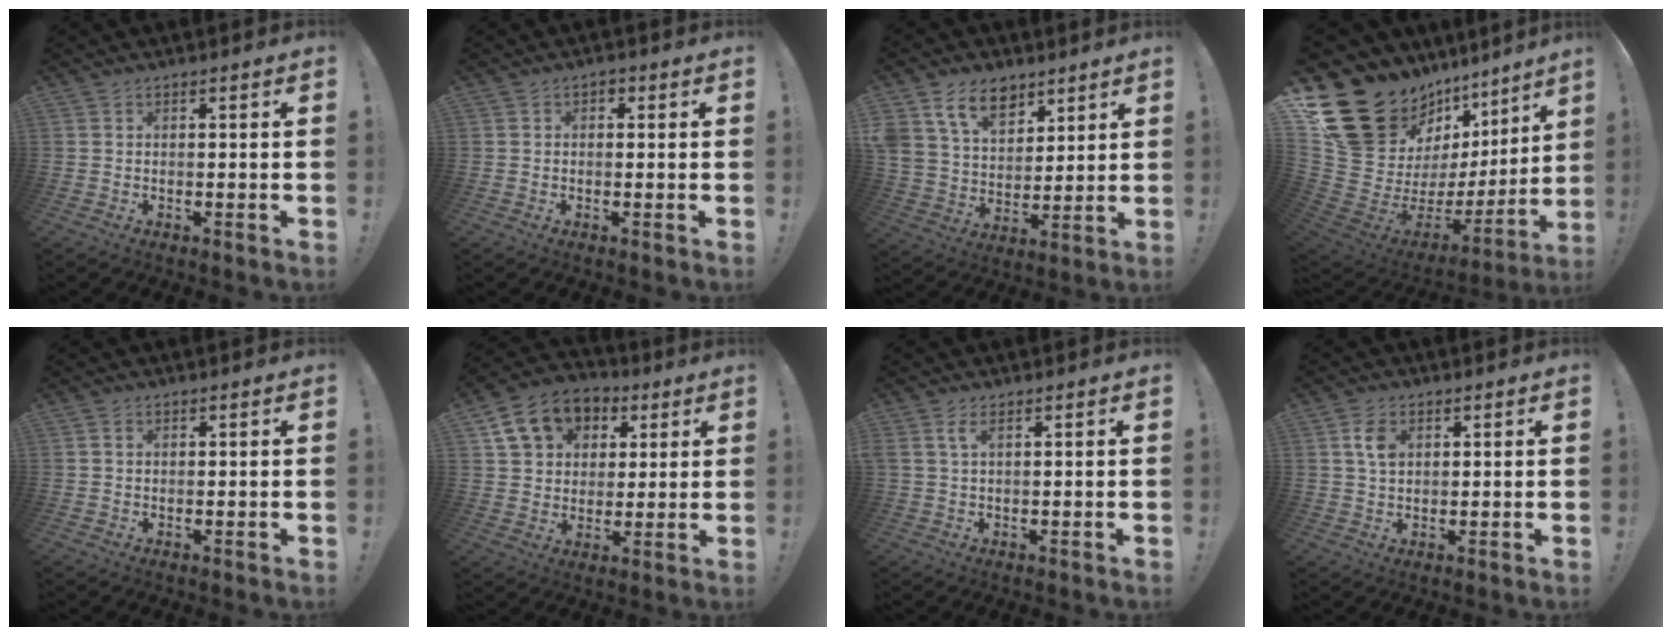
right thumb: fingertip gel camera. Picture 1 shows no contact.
{"total": 1.7, "force": [-0.3, 1.4, 0.8], "torque": [-0.008, 0.005, -0.008]}
{"total": 14.1, "force": [8.6, 9.2, 6.4], "torque": [-0.115, -0.040, 0.165]}
{"total": 25.5, "force": [12.2, 15.4, 16.3], "torque": [-0.229, -0.142, 0.299]}
{"total": 0.7, "force": [0.2, 0.7, 0.3], "torque": [-0.014, 0.006, 0.005]}
{"total": 13.9, "force": [6.1, 10.9, 6.1], "torque": [-0.088, -0.022, 0.119]}
{"total": 2.7, "force": [1.1, 0.6, 2.3], "torque": [-0.045, 0.000, 0.018]}
{"total": 5.3, "force": [1.7, 3.5, 3.6], "torque": [-0.066, 0.005, 0.032]}